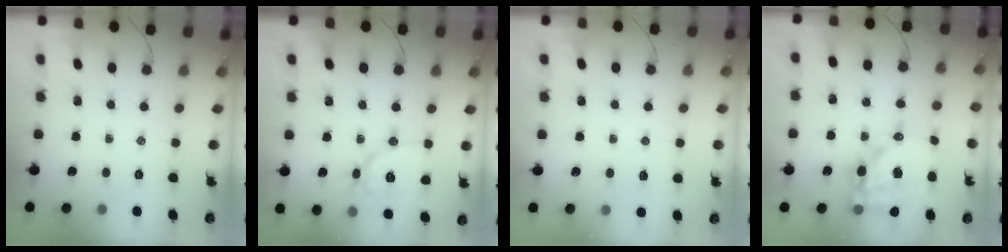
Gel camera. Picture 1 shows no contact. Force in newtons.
{"total": 10.5, "press": 10.5, "slide": 0.3}
{"total": 3.1, "press": 2.9, "slide": 0.9}
{"total": 15.6, "press": 15.2, "slide": 3.3}